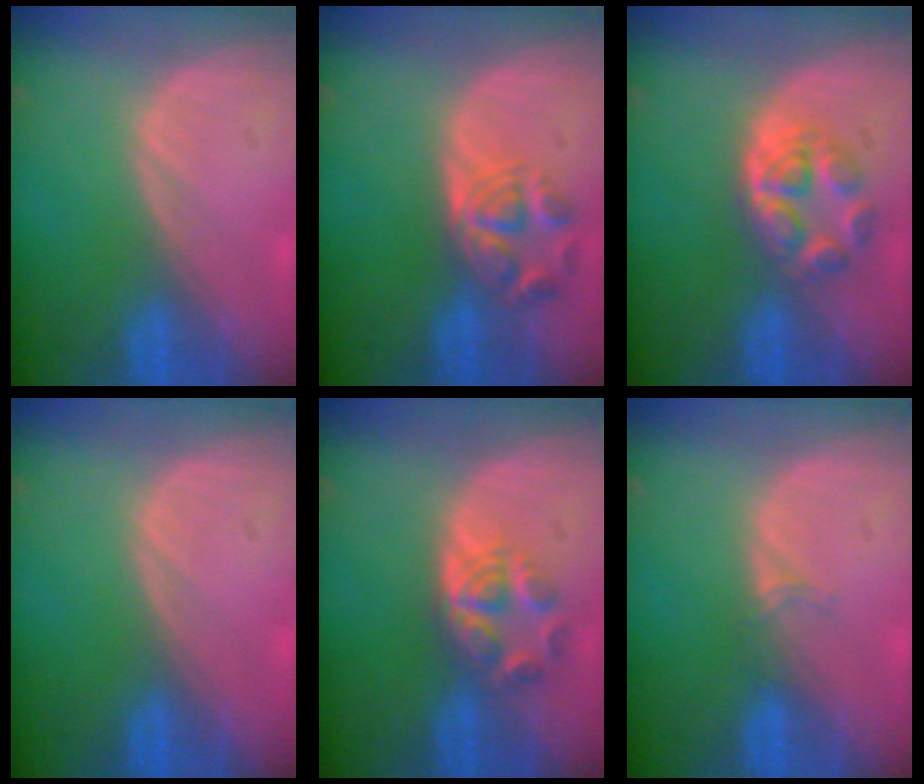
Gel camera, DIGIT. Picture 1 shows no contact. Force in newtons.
{"total": 5.7, "press": 5.1, "slide": 2.4}
{"total": 6.1, "press": 5.3, "slide": 3.2}
{"total": 0.0}
{"total": 5.9, "press": 5.0, "slide": 3.3}
{"total": 1.3, "press": 1.0, "slide": 0.9}